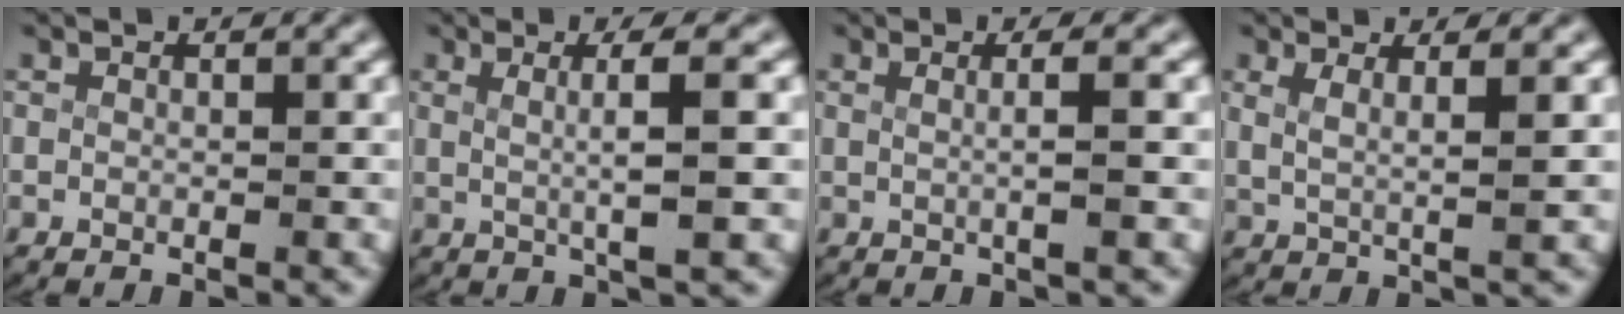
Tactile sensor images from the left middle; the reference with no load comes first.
{"total": 3.9, "force": [1.0, 0.0, 3.8], "torque": [-0.059, -0.001, 0.021]}
{"total": 2.1, "force": [0.3, -0.2, 2.0], "torque": [-0.033, 0.001, 0.006]}
{"total": 3.1, "force": [1.4, 1.0, 2.6], "torque": [-0.056, -0.007, 0.031]}